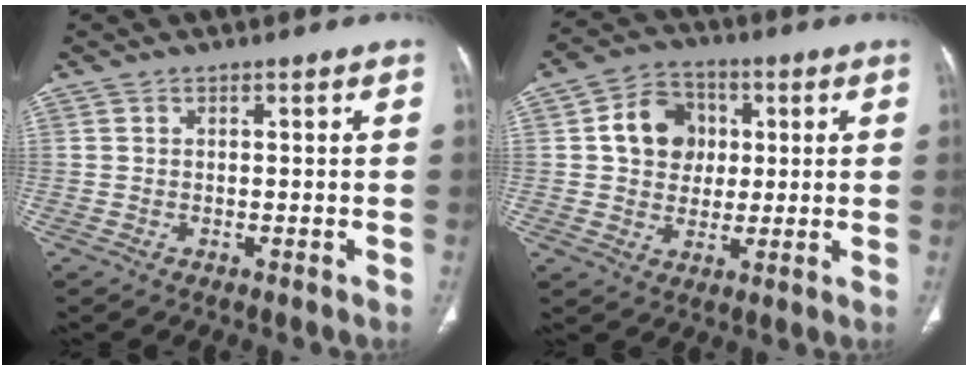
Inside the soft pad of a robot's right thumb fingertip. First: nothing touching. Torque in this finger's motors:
{"motor_torque": [0.47, 2.04, 0.55, -0.47, 0.05]}